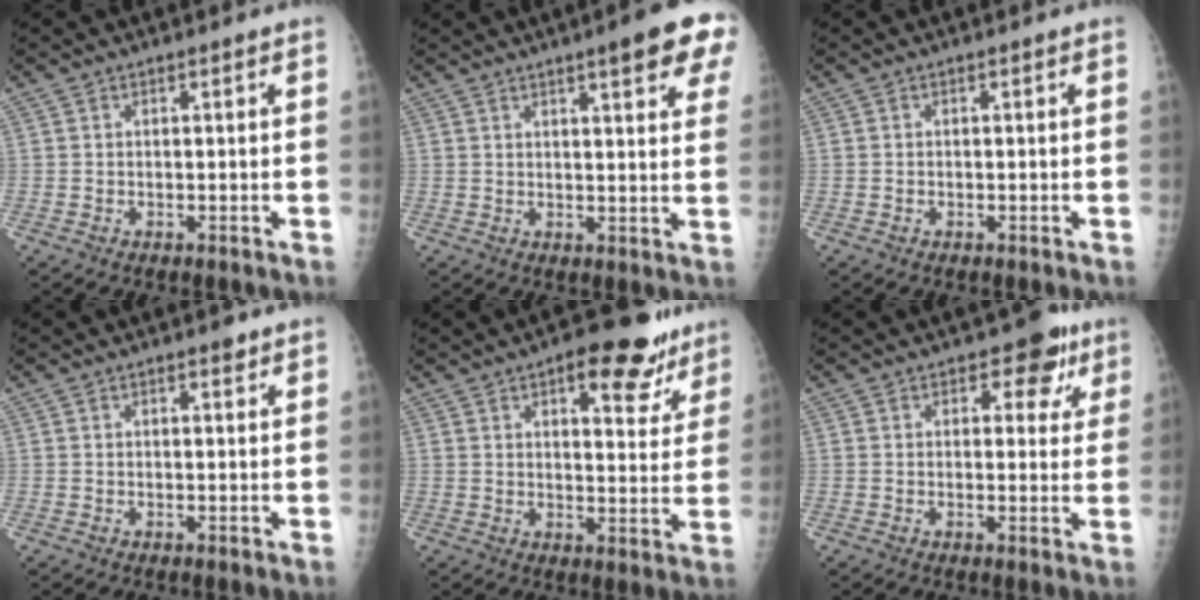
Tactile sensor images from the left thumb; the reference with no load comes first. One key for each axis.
{"total": 10.9, "fx": 6.0, "fy": 2.1, "fz": 8.8, "tx": -0.086, "ty": -0.017, "tz": 0.067}
{"total": 0.5, "fx": -0.4, "fy": 0.4, "fz": 0.0, "tx": 0.004, "ty": 0.005, "tz": -0.008}
{"total": 1.6, "fx": 1.0, "fy": 0.7, "fz": 1.0, "tx": -0.005, "ty": -0.002, "tz": 0.011}
{"total": 13.1, "fx": 7.9, "fy": 5.7, "fz": 8.8, "tx": -0.060, "ty": -0.033, "tz": 0.101}
{"total": 6.6, "fx": 3.3, "fy": 4.2, "fz": 4.0, "tx": -0.001, "ty": -0.007, "tz": 0.033}